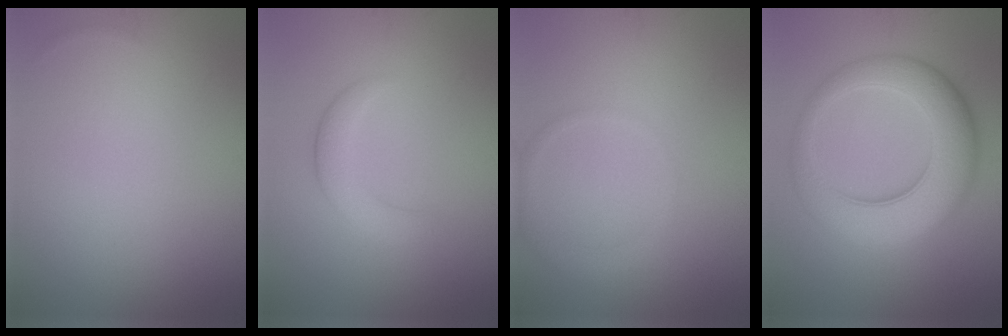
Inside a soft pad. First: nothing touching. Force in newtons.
{"total": 2.6, "press": 2.5, "slide": 0.3}
{"total": 1.4, "press": 1.4, "slide": 0.0}
{"total": 8.2, "press": 8.2, "slide": 0.0}